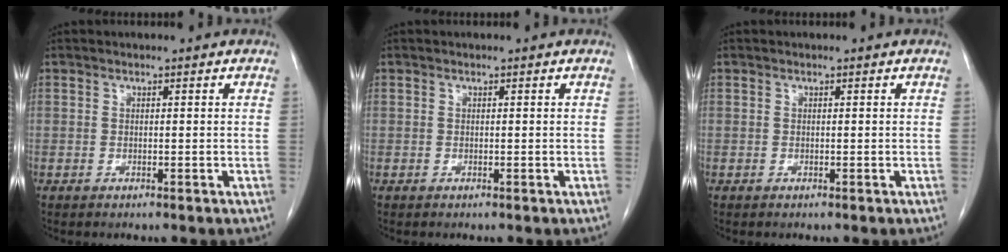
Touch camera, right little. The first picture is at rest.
{"total": 0.0}
{"total": 0.0}